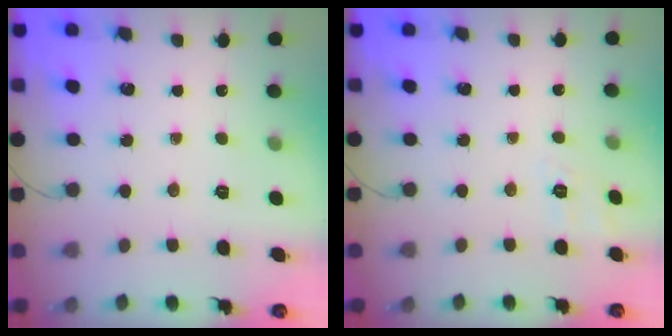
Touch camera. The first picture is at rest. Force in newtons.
{"total": 6.7, "press": 6.4, "slide": 2.0}